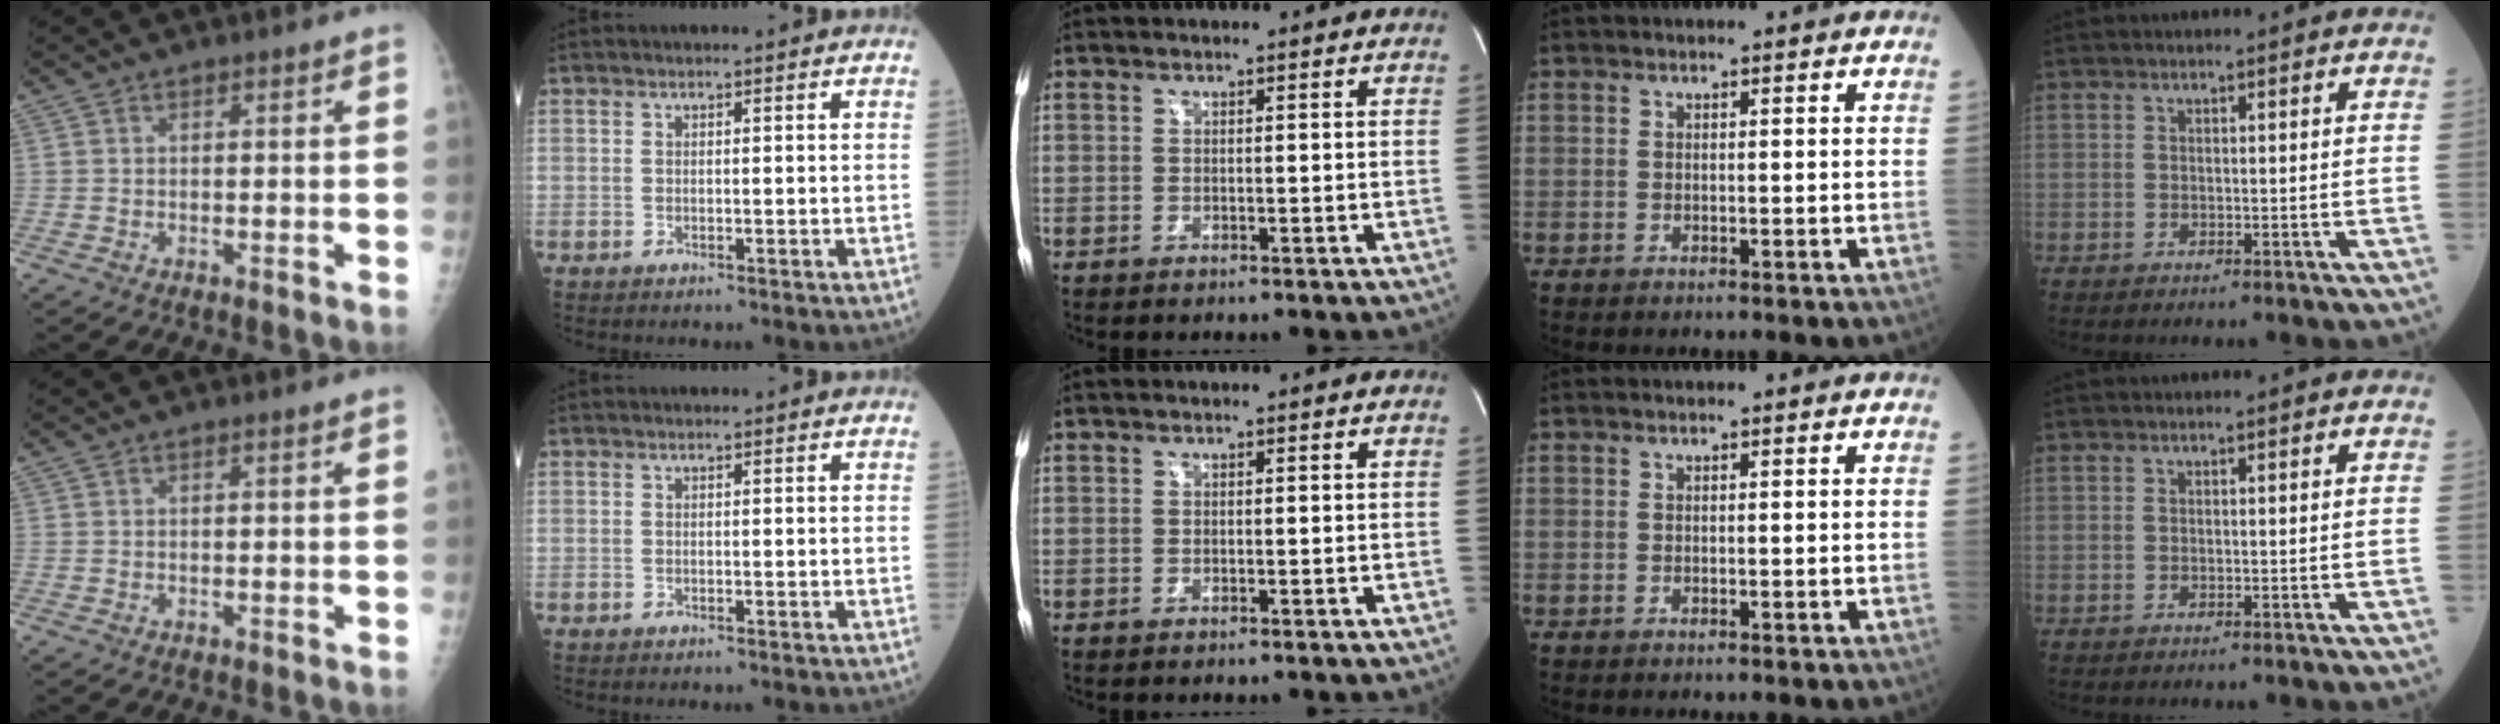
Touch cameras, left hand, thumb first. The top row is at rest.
{}